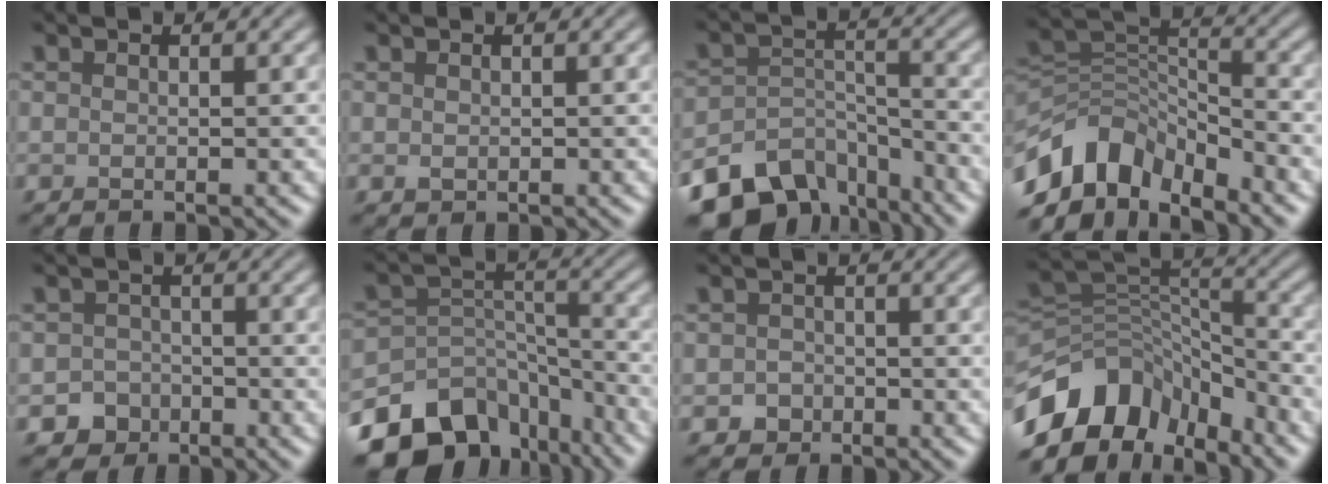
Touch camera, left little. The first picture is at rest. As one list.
[{"total": 0.6, "force": [0.1, 0.5, 0.3], "torque": [-0.005, -0.001, 0.003]}, {"total": 9.5, "force": [-7.4, 4.9, 3.6], "torque": [-0.058, -0.007, -0.119]}, {"total": 8.0, "force": [-5.7, 4.3, 3.7], "torque": [-0.052, -0.004, -0.115]}, {"total": 2.8, "force": [-1.6, 2.2, 0.3], "torque": [0.010, 0.001, -0.030]}, {"total": 12.1, "force": [-8.8, 7.1, 4.3], "torque": [-0.073, -0.001, -0.136]}, {"total": 1.5, "force": [-0.6, 1.3, 0.3], "torque": [0.005, 0.001, -0.013]}, {"total": 10.9, "force": [-6.7, 7.0, 5.1], "torque": [-0.095, 0.018, -0.135]}]